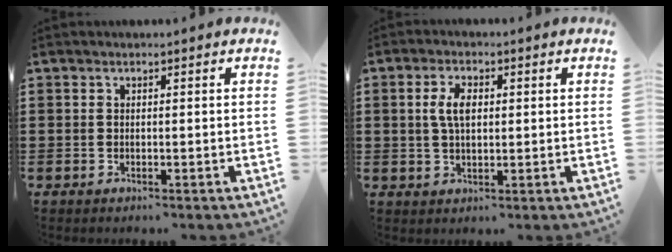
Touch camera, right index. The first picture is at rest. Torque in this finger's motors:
{"motor_torque": [0.94, 0.14, 0.30, 0.11]}